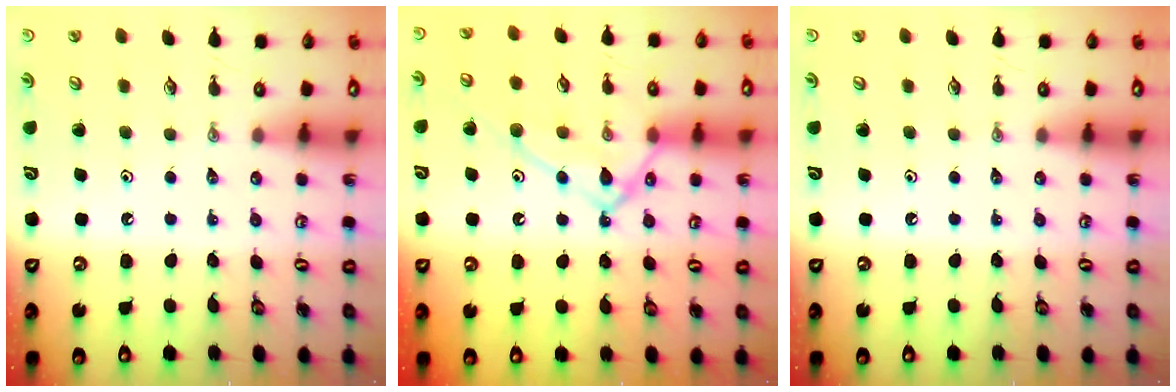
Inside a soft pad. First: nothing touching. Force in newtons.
{"total": 13.9, "press": 13.9, "slide": 0.7}
{"total": 0.0}